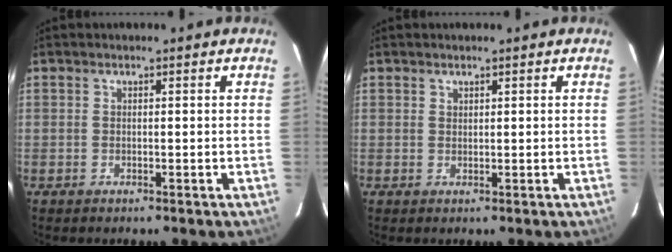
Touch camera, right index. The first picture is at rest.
{"total": 0.7, "force": [0.6, 0.3, 0.0], "torque": [0.000, 0.001, 0.011]}